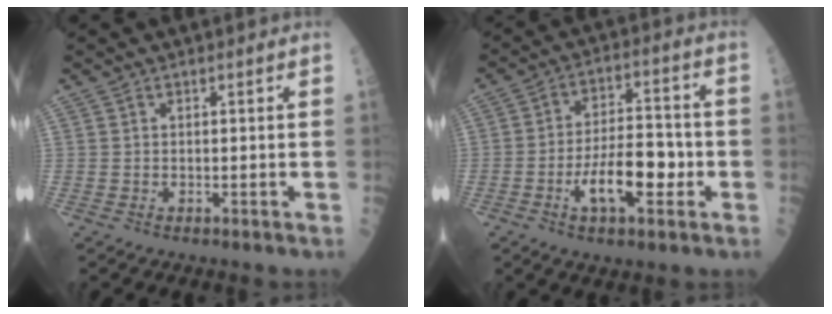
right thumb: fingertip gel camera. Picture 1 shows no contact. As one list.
[{"total": 12.6, "force": [-3.8, 5.6, 10.7], "torque": [-0.163, 0.029, -0.062]}]